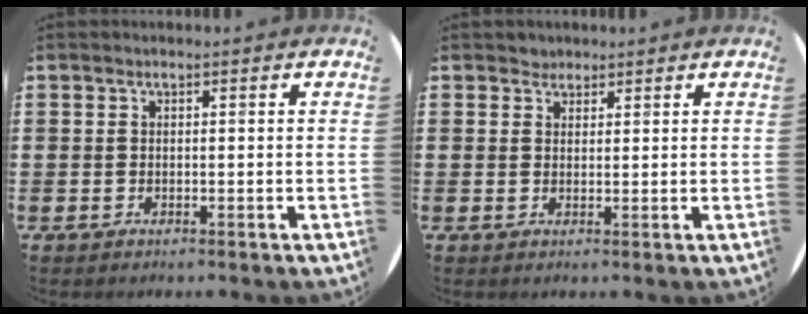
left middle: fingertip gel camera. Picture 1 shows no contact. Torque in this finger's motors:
{"motor_torque": [-0.16, 0.20, -0.03, 0.01]}